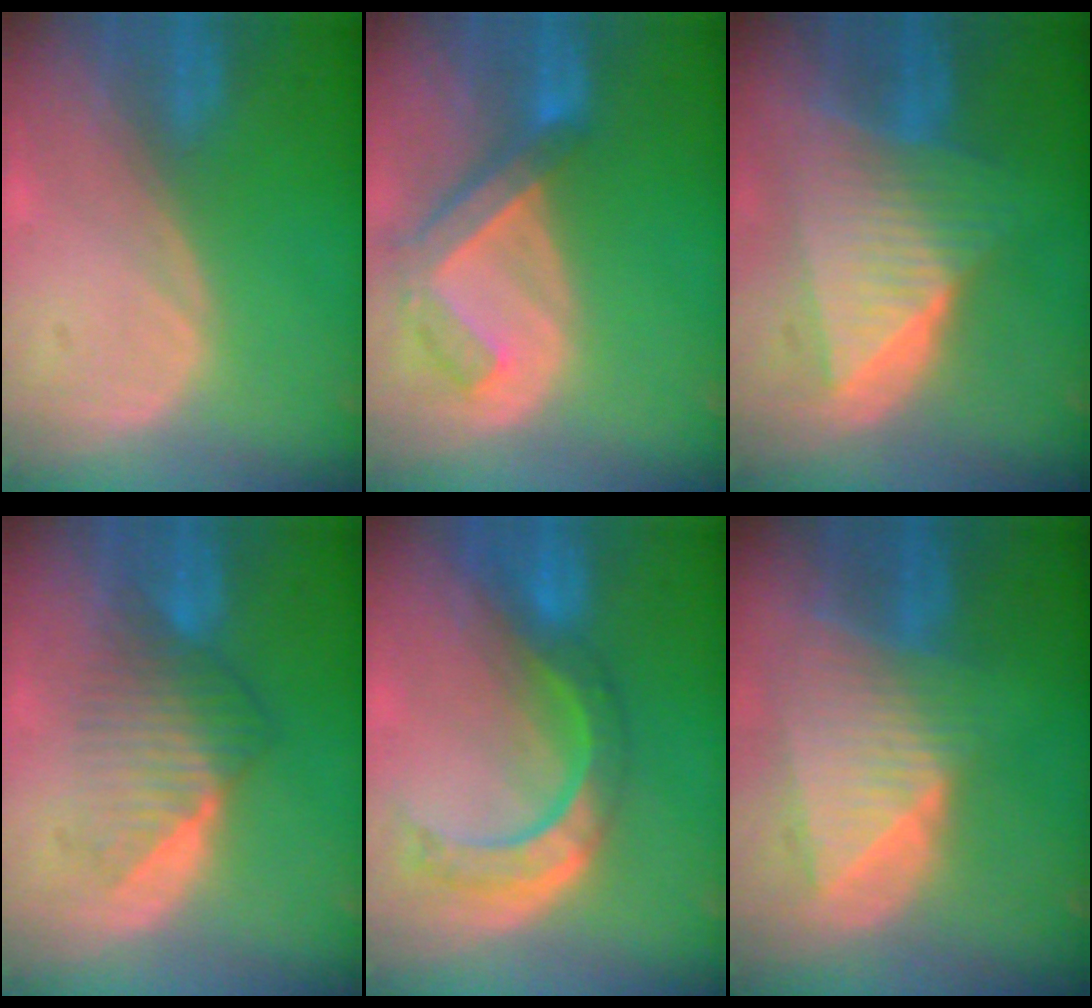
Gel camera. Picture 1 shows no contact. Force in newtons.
{"total": 7.1, "press": 6.2, "slide": 3.5}
{"total": 9.6, "press": 9.5, "slide": 0.6}
{"total": 6.7, "press": 6.4, "slide": 2.1}
{"total": 8.5, "press": 7.2, "slide": 4.5}
{"total": 8.9, "press": 7.8, "slide": 4.2}